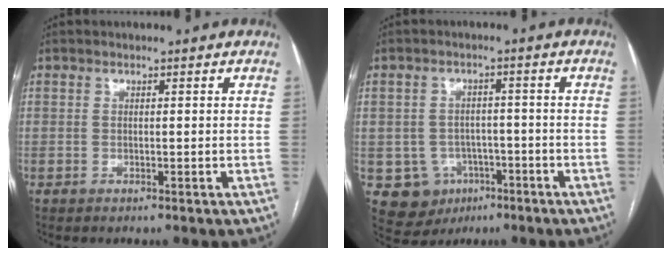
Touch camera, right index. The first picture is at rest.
{"total": 7.8, "force": [-2.9, 7.0, 1.6], "torque": [-0.029, 0.011, -0.030]}